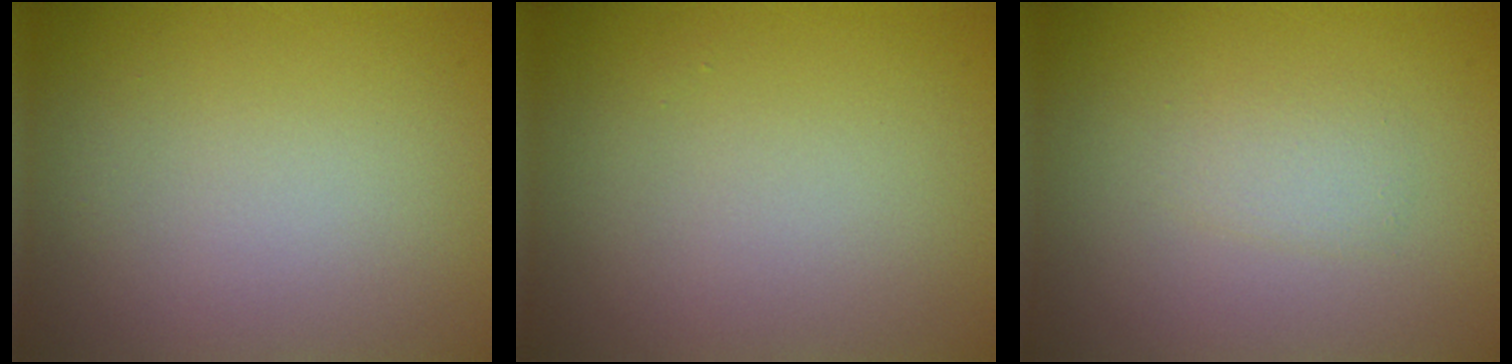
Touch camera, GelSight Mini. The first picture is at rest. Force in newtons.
{"total": 0.0}
{"total": 1.3, "press": 1.3, "slide": 0.0}